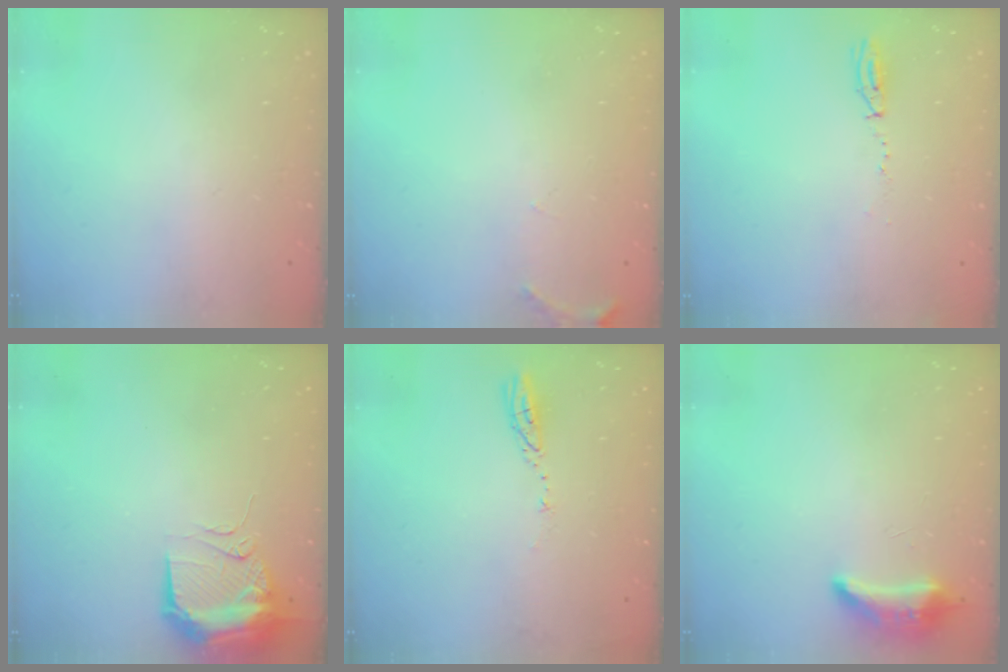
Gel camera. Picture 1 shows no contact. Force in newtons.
{"total": 5.6, "press": 5.4, "slide": 1.3}
{"total": 3.9, "press": 3.8, "slide": 0.9}
{"total": 14.7, "press": 10.7, "slide": 10.1}
{"total": 3.7, "press": 3.6, "slide": 0.3}
{"total": 8.3, "press": 8.1, "slide": 1.8}